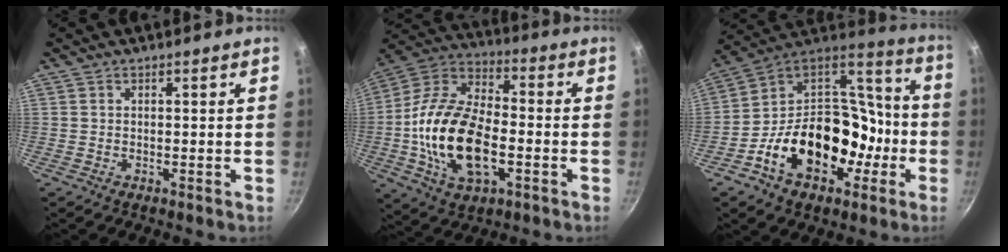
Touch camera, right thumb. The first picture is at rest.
{"total": 21.2, "force": [-4.1, 11.7, 17.2], "torque": [-0.319, 0.030, -0.087]}
{"total": 24.5, "force": [-8.2, 17.1, 15.5], "torque": [-0.223, 0.080, -0.133]}